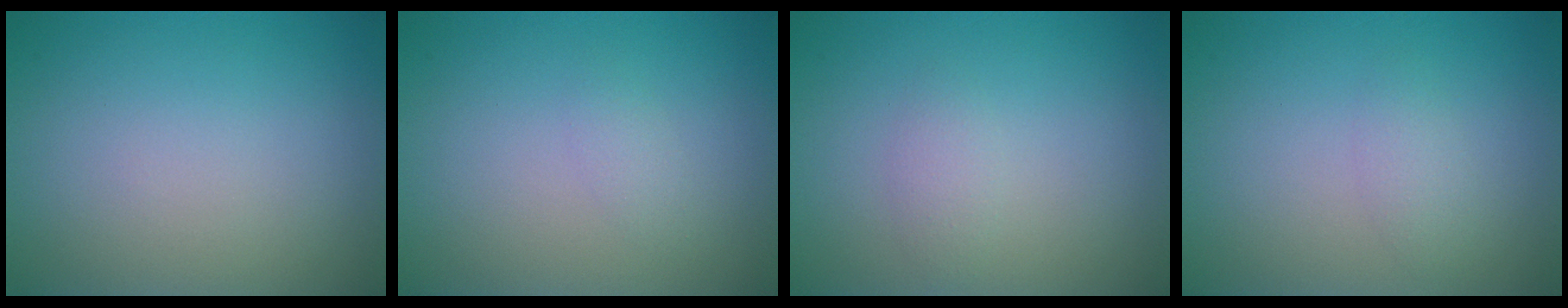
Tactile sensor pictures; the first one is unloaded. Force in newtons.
{"total": 0.9, "press": 0.9, "slide": 0.0}
{"total": 1.2, "press": 1.2, "slide": 0.1}
{"total": 1.2, "press": 1.2, "slide": 0.1}